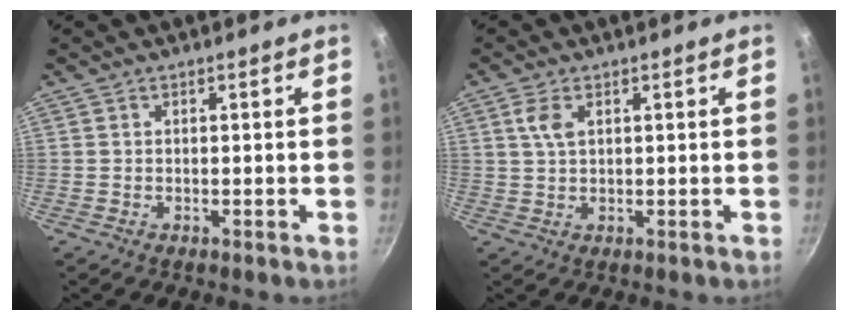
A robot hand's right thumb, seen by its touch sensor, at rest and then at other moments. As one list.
[{"total": 3.3, "force": [1.2, 1.7, 2.6], "torque": [-0.049, -0.003, 0.023]}]